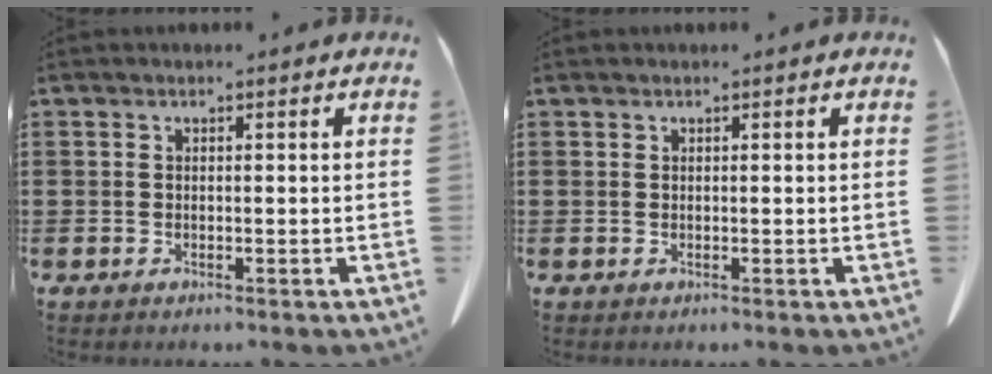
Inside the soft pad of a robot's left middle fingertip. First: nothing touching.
{"total": 0.0}